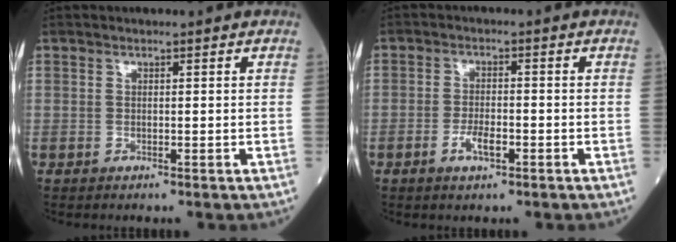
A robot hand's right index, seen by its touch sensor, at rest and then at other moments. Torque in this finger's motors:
{"motor_torque": [0.03, -0.03, 0.03, 0.02]}